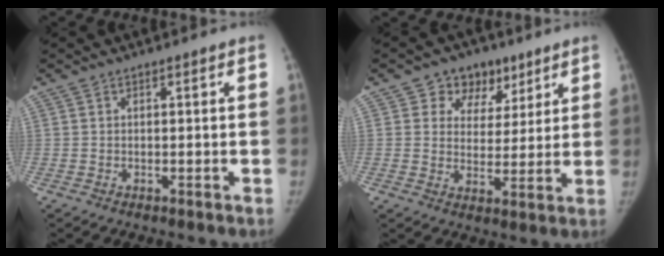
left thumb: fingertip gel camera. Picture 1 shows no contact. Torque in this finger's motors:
{"motor_torque": [-0.01, 0.03, 0.57, -0.32, 0.12]}